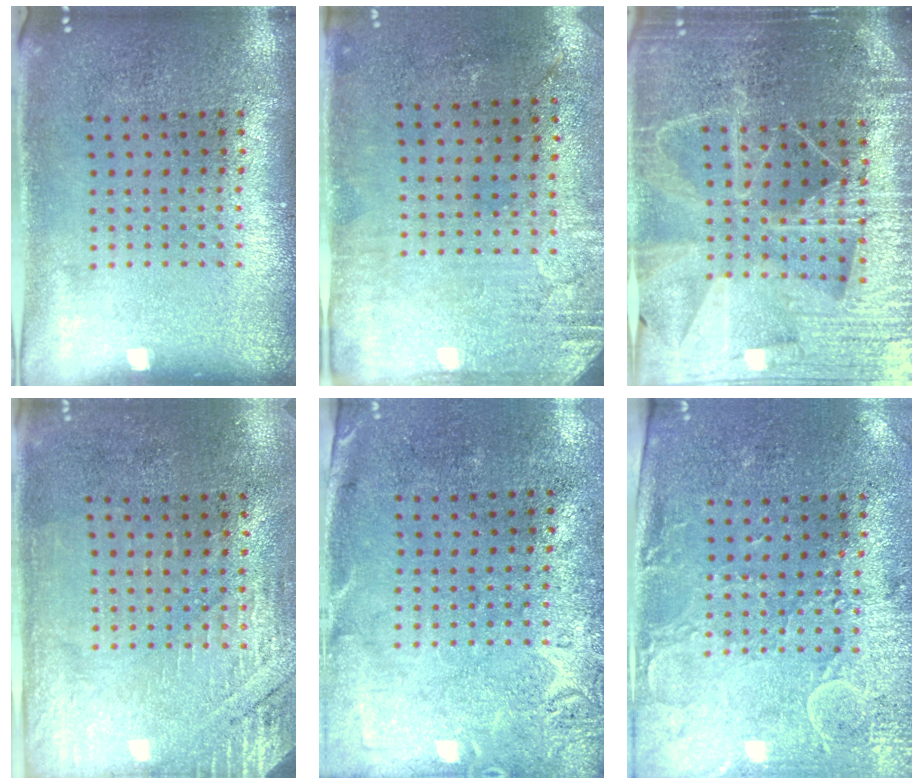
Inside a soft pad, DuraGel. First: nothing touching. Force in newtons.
{"total": 2.7, "press": 2.3, "slide": 1.5}
{"total": 5.1, "press": 4.7, "slide": 2.2}
{"total": 2.7, "press": 2.4, "slide": 1.2}
{"total": 2.8, "press": 2.2, "slide": 1.7}
{"total": 3.0, "press": 2.5, "slide": 1.6}